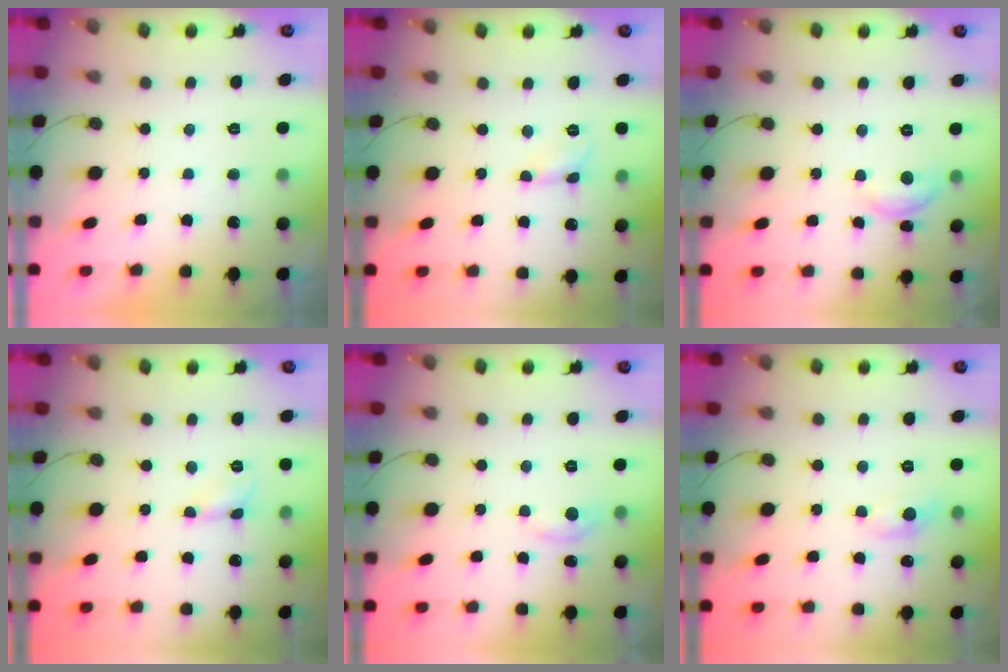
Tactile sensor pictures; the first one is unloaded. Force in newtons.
{"total": 2.7, "press": 2.7, "slide": 0.2}
{"total": 7.3, "press": 7.2, "slide": 0.5}
{"total": 2.7, "press": 2.7, "slide": 0.2}
{"total": 3.6, "press": 3.5, "slide": 0.5}
{"total": 5.3, "press": 5.2, "slide": 0.6}